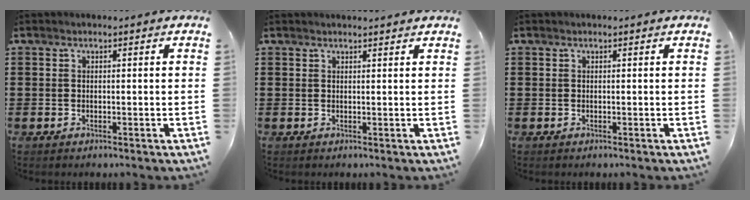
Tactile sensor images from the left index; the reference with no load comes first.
{"total": 1.0, "force": [0.9, -0.1, 0.2], "torque": [-0.004, -0.002, 0.019]}
{"total": 0.0}